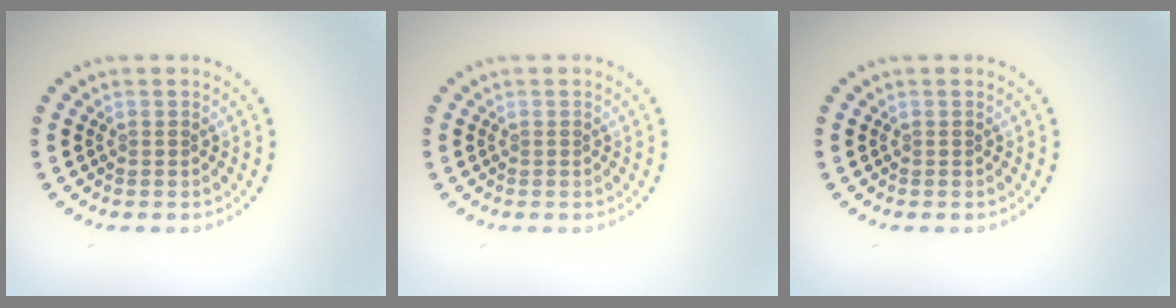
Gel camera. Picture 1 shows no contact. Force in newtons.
{"total": 0.0}
{"total": 0.0}